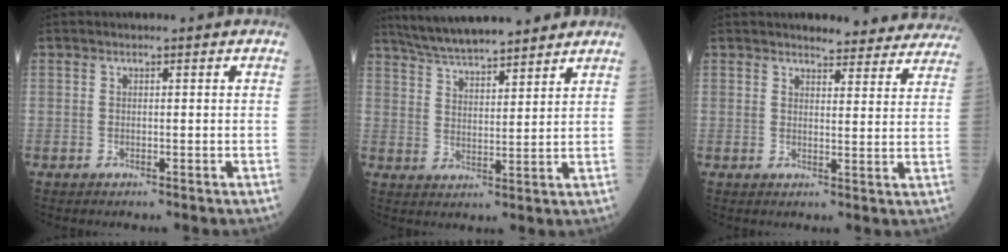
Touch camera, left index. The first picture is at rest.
{"total": 12.6, "force": [11.2, 1.9, 5.5], "torque": [-0.094, 0.022, 0.185]}
{"total": 12.1, "force": [11.6, 2.7, 2.2], "torque": [0.007, -0.020, 0.107]}